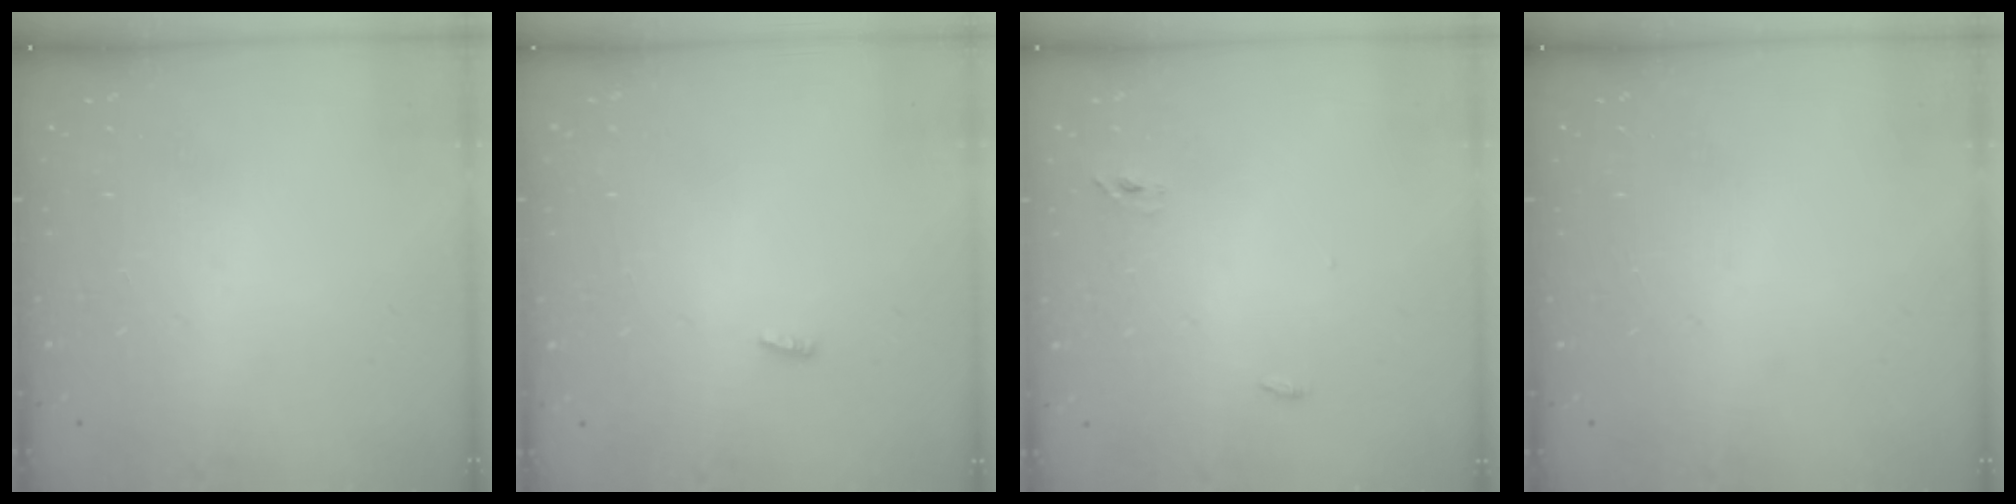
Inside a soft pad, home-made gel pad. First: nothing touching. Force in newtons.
{"total": 2.3, "press": 2.1, "slide": 0.8}
{"total": 3.0, "press": 2.8, "slide": 1.1}
{"total": 0.0}